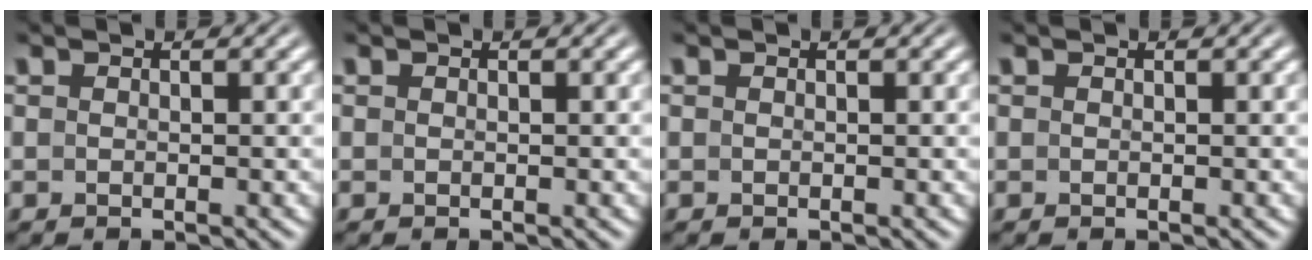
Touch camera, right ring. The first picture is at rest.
{"total": 0.0}
{"total": 0.0}
{"total": 0.0}